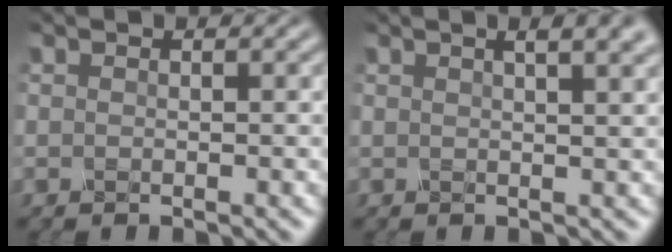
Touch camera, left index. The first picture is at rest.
{"total": 5.9, "force": [3.2, 2.5, 4.3], "torque": [-0.019, 0.036, 0.005]}